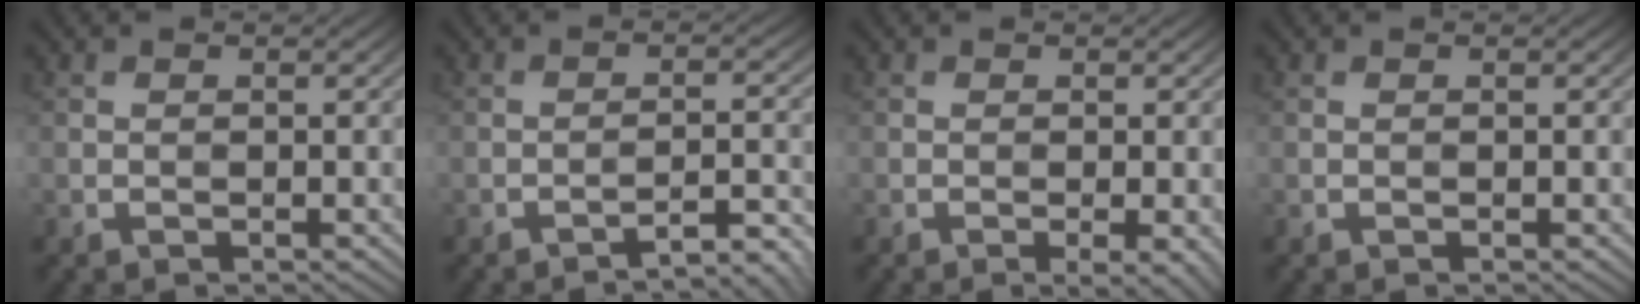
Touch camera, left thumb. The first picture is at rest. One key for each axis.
{"total": 4.1, "fx": -3.4, "fy": 0.4, "fz": 2.1, "tx": -0.025, "ty": 0.018, "tz": -0.052}
{"total": 2.6, "fx": -1.0, "fy": 0.5, "fz": 2.3, "tx": -0.038, "ty": -0.003, "tz": -0.014}
{"total": 0.0}